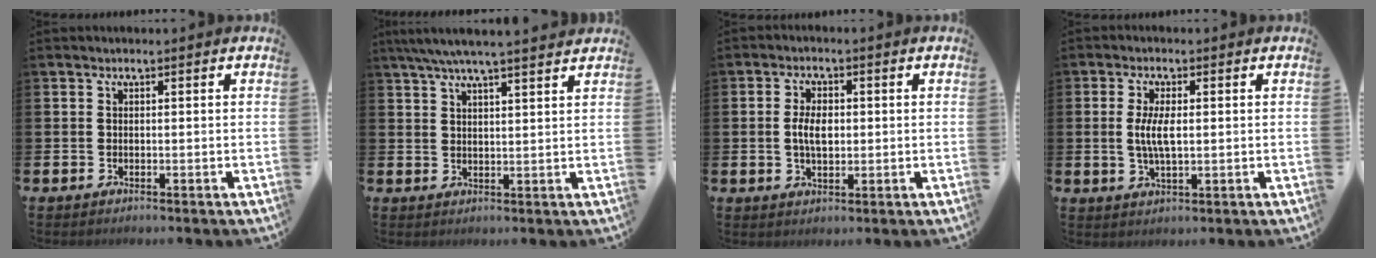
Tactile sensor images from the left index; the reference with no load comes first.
{"total": 5.6, "force": [5.0, -0.1, 2.3], "torque": [-0.053, -0.016, 0.089]}
{"total": 4.1, "force": [0.2, 2.3, 3.3], "torque": [-0.044, 0.002, -0.002]}
{"total": 4.5, "force": [0.5, 1.7, 4.1], "torque": [-0.074, 0.004, 0.005]}